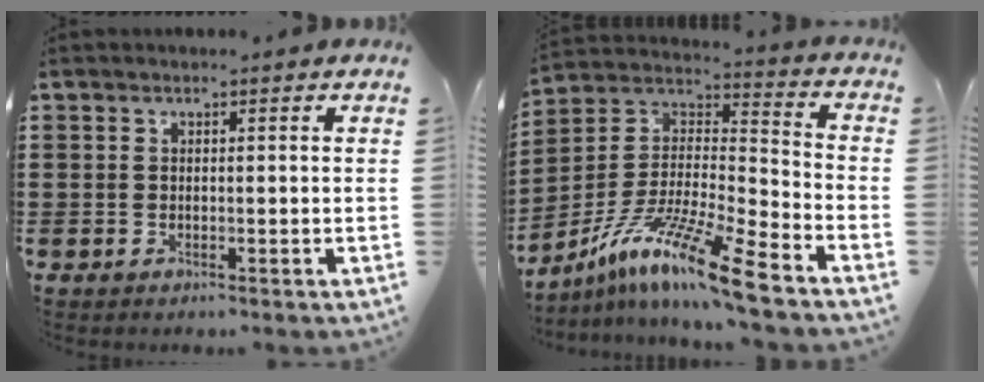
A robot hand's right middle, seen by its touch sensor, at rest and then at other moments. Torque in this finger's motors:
{"motor_torque": [1.34, -0.80, 1.05, 0.21]}